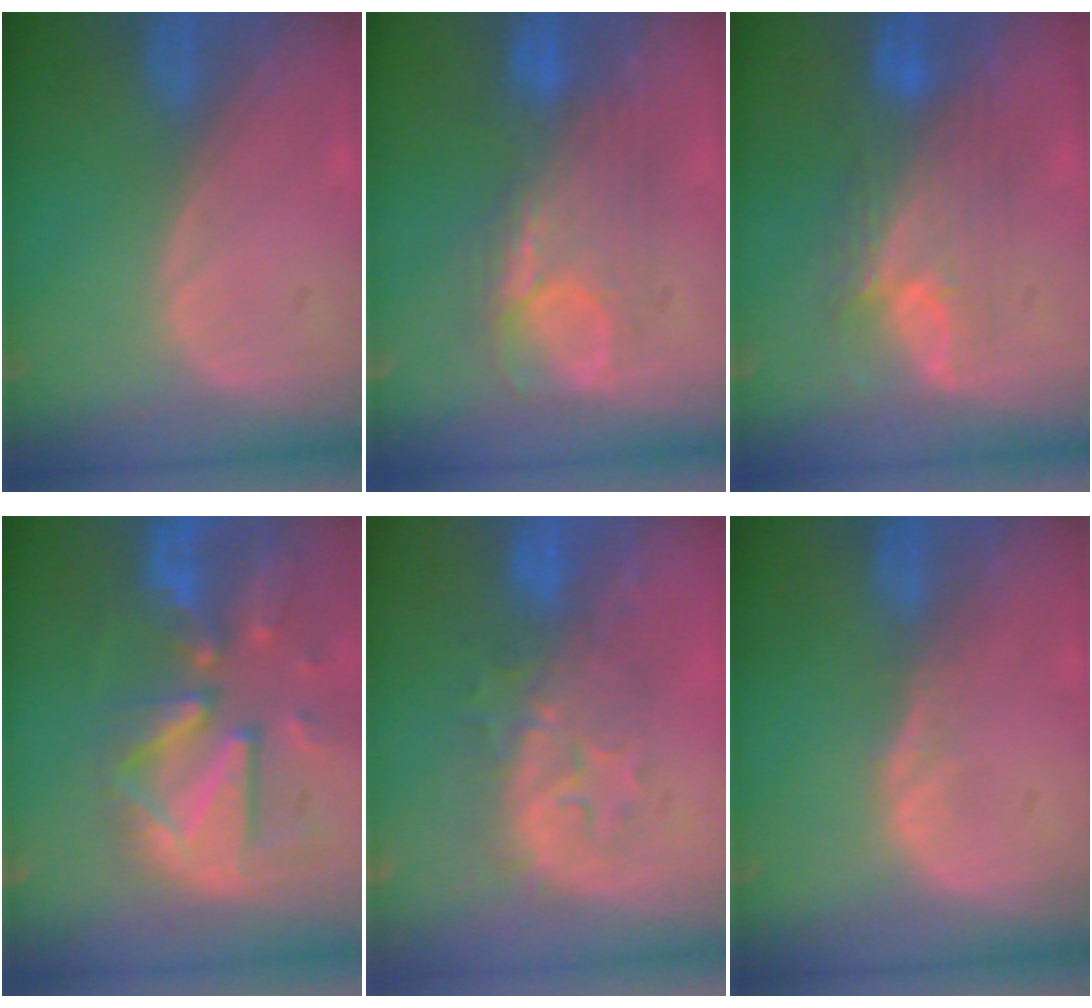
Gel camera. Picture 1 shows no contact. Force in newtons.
{"total": 7.9, "press": 7.8, "slide": 1.2}
{"total": 7.5, "press": 7.4, "slide": 1.3}
{"total": 12.3, "press": 10.6, "slide": 6.2}
{"total": 7.8, "press": 7.6, "slide": 1.7}
{"total": 1.1, "press": 1.1, "slide": 0.1}